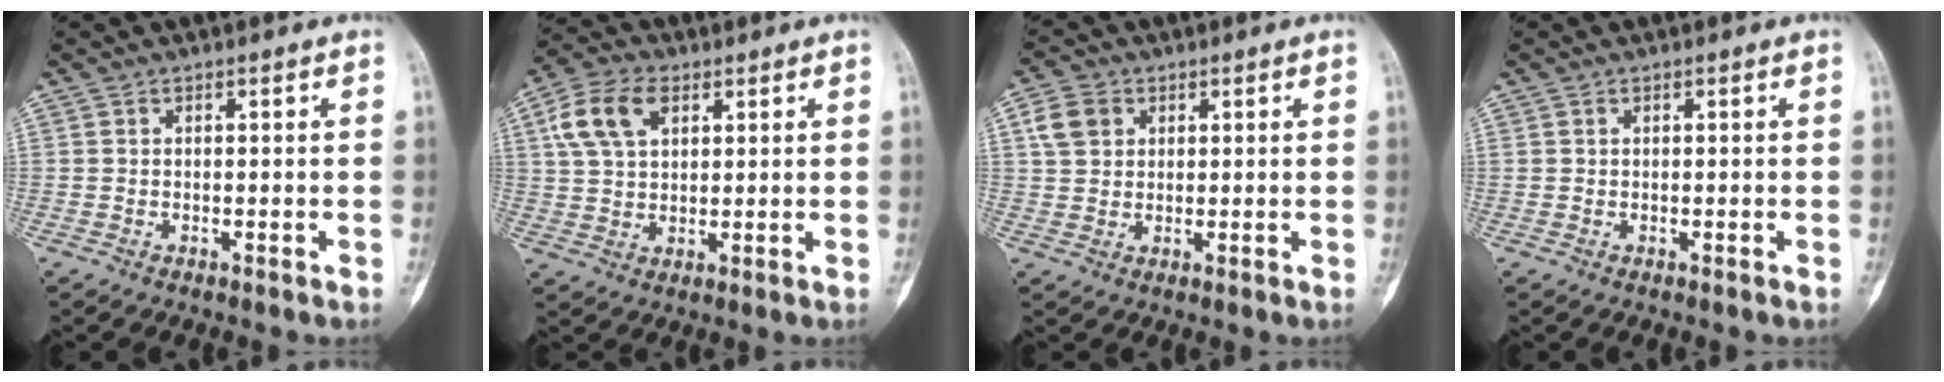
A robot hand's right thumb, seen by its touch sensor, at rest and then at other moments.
{"total": 10.2, "force": [3.9, 6.4, 6.9], "torque": [-0.129, 0.007, 0.072]}
{"total": 5.4, "force": [1.9, 4.3, 2.6], "torque": [-0.037, 0.002, 0.035]}
{"total": 0.0}